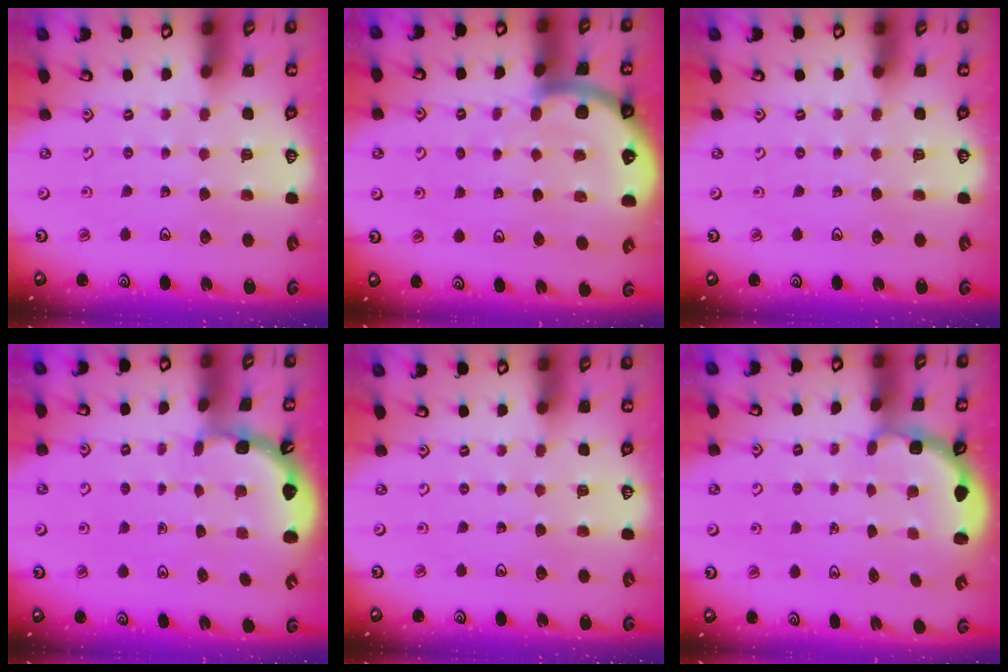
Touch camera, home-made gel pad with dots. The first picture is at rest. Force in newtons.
{"total": 5.4, "press": 5.4, "slide": 0.9}
{"total": 0.0}
{"total": 1.4, "press": 1.4, "slide": 0.1}
{"total": 0.0}
{"total": 2.7, "press": 2.3, "slide": 1.4}